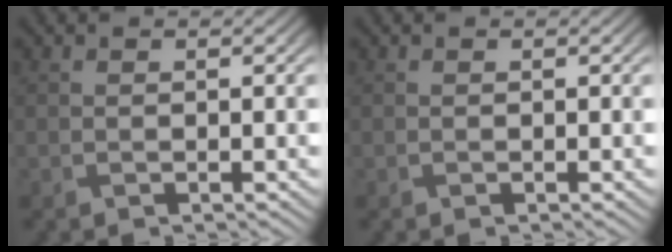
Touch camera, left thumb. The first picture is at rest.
{"total": 0.0}